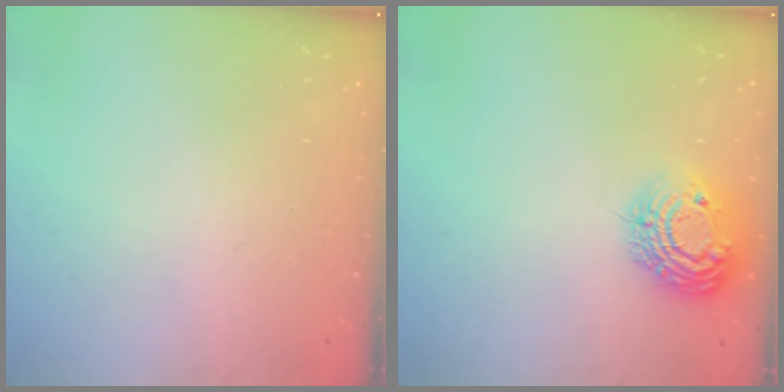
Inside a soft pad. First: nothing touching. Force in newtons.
{"total": 13.7, "press": 13.6, "slide": 1.1}